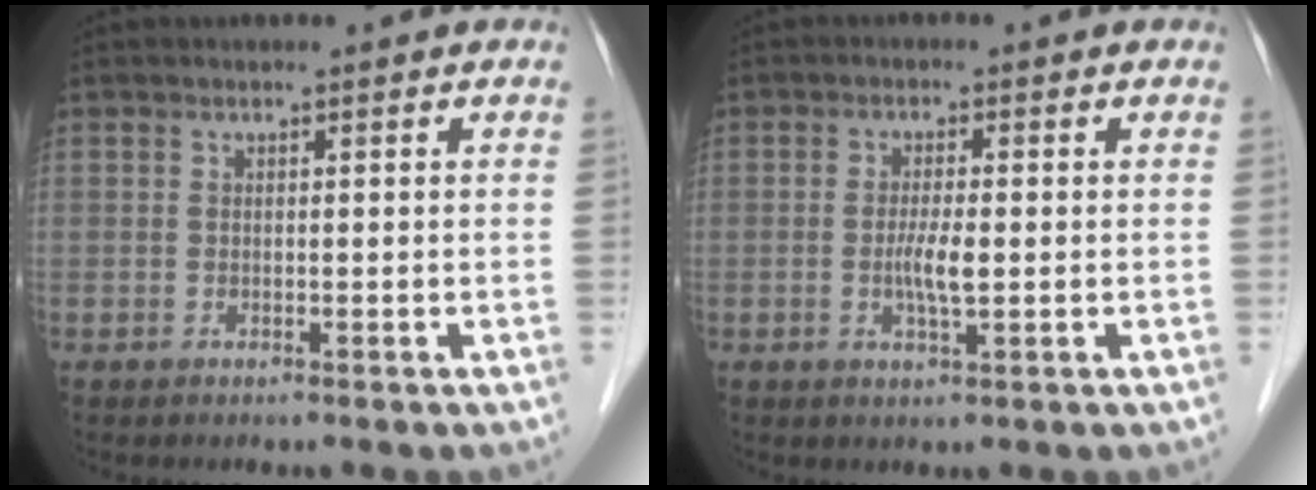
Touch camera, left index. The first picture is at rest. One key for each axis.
{"total": 3.4, "fx": -0.4, "fy": 0.4, "fz": 3.4, "tx": -0.068, "ty": -0.005, "tz": -0.006}